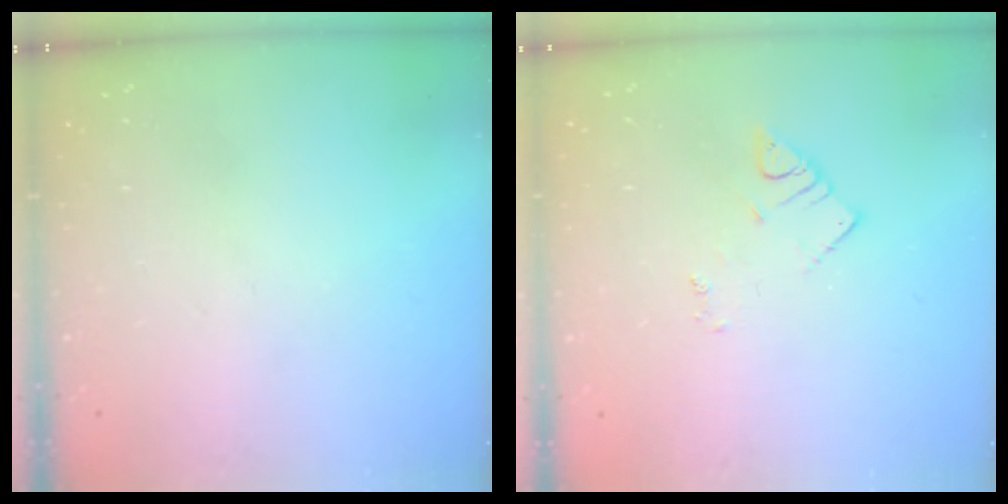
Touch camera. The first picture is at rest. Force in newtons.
{"total": 2.7, "press": 2.7, "slide": 0.4}